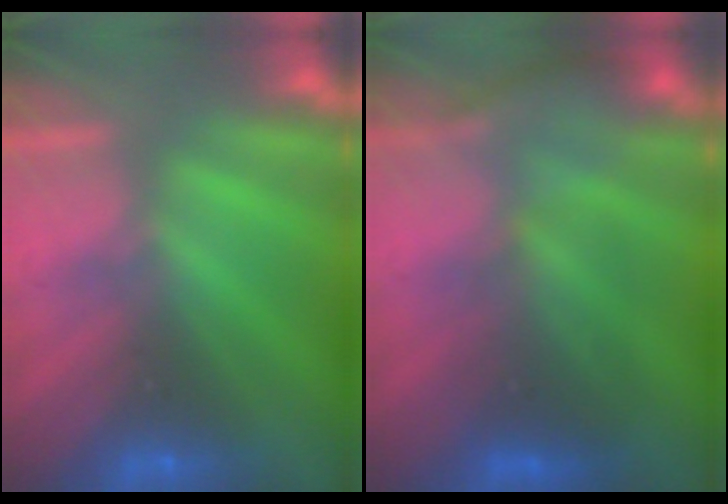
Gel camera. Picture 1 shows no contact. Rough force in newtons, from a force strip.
{"total": 2.7}